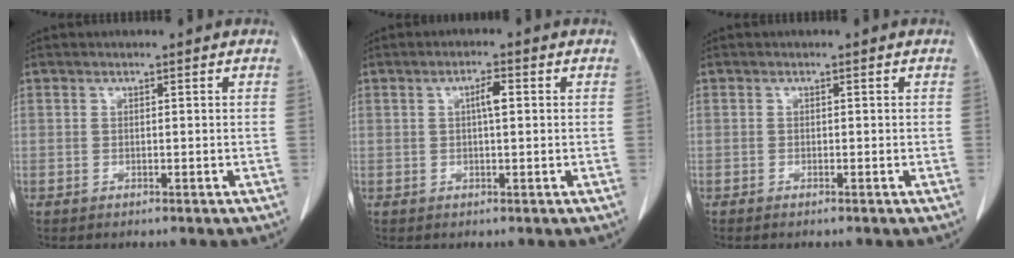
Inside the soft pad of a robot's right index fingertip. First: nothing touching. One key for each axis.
{"total": 2.6, "fx": 0.5, "fy": 0.5, "fz": 2.5, "tx": -0.044, "ty": 0.005, "tz": 0.008}
{"total": 0.0}